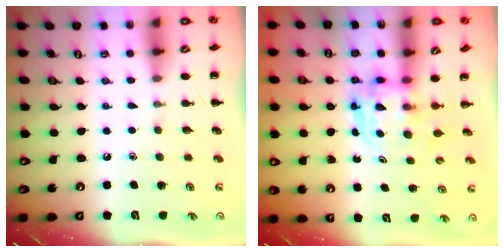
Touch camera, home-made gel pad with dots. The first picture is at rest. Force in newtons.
{"total": 3.8, "press": 3.8, "slide": 0.2}